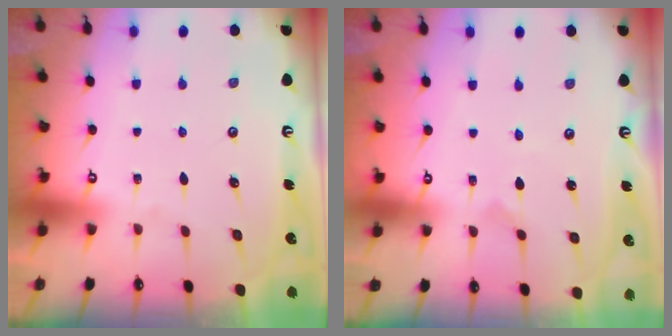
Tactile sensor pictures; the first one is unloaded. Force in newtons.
{"total": 0.0}